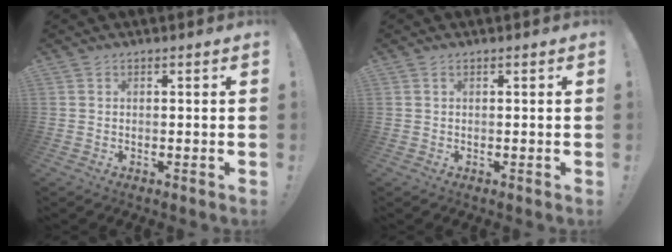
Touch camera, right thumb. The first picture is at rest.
{"total": 0.0}